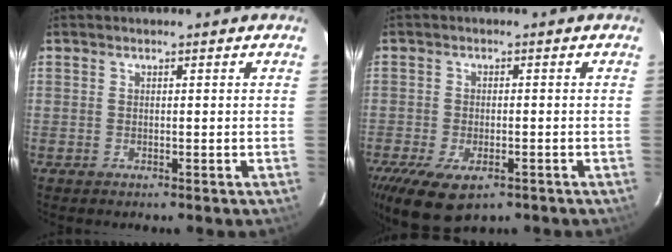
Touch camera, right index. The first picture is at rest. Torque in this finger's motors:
{"motor_torque": [1.26, -0.87, 0.61, 0.08]}